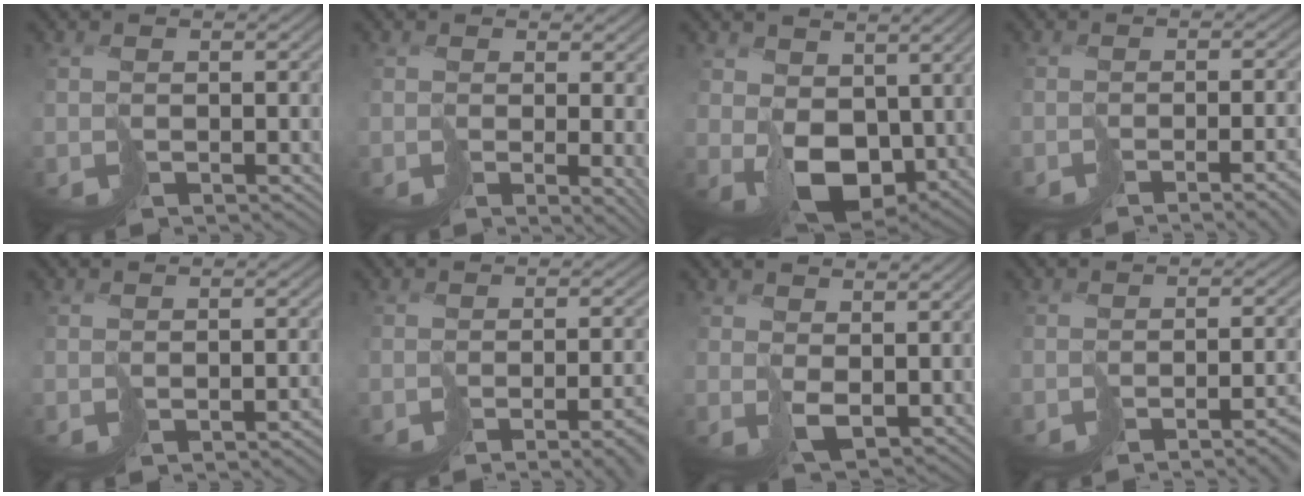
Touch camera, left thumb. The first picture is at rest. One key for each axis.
{"total": 3.9, "fx": 0.8, "fy": 1.4, "fz": 3.6, "tx": -0.063, "ty": -0.011, "tz": 0.027}
{"total": 8.9, "fx": 2.1, "fy": 6.2, "fz": 5.9, "tx": -0.145, "ty": -0.017, "tz": 0.043}
{"total": 5.1, "fx": -3.0, "fy": 0.6, "fz": 4.1, "tx": -0.032, "ty": -0.014, "tz": -0.032}
{"total": 2.1, "fx": -1.7, "fy": 0.6, "fz": 1.1, "tx": -0.002, "ty": 0.001, "tz": -0.025}
{"total": 5.4, "fx": -3.5, "fy": 0.6, "fz": 4.1, "tx": -0.037, "ty": -0.014, "tz": -0.040}
{"total": 3.7, "fx": 2.9, "fy": 1.7, "fz": 1.5, "tx": -0.039, "ty": -0.004, "tz": 0.062}
{"total": 5.3, "fx": -3.9, "fy": 0.4, "fz": 3.5, "tx": -0.030, "ty": -0.010, "tz": -0.048}